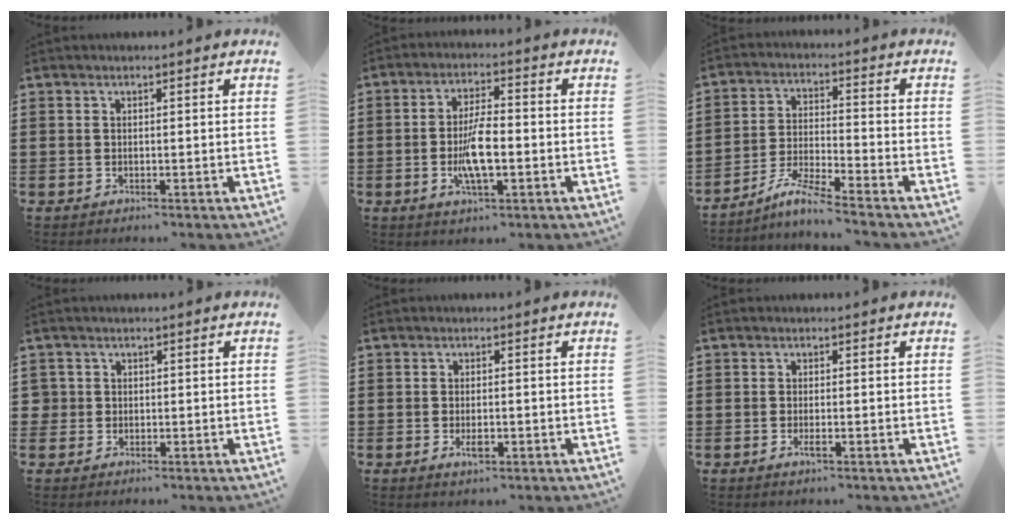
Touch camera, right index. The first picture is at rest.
{"total": 7.2, "force": [-1.5, 2.3, 6.7], "torque": [-0.141, -0.004, -0.033]}
{"total": 6.0, "force": [-5.2, -0.6, 2.9], "torque": [-0.069, -0.018, -0.104]}
{"total": 1.5, "force": [0.2, 1.5, 0.3], "torque": [-0.012, 0.009, 0.002]}
{"total": 2.3, "force": [-0.6, 0.8, 2.1], "torque": [-0.046, -0.004, -0.013]}
{"total": 1.3, "force": [-0.5, 0.2, 1.2], "torque": [-0.028, -0.007, -0.010]}